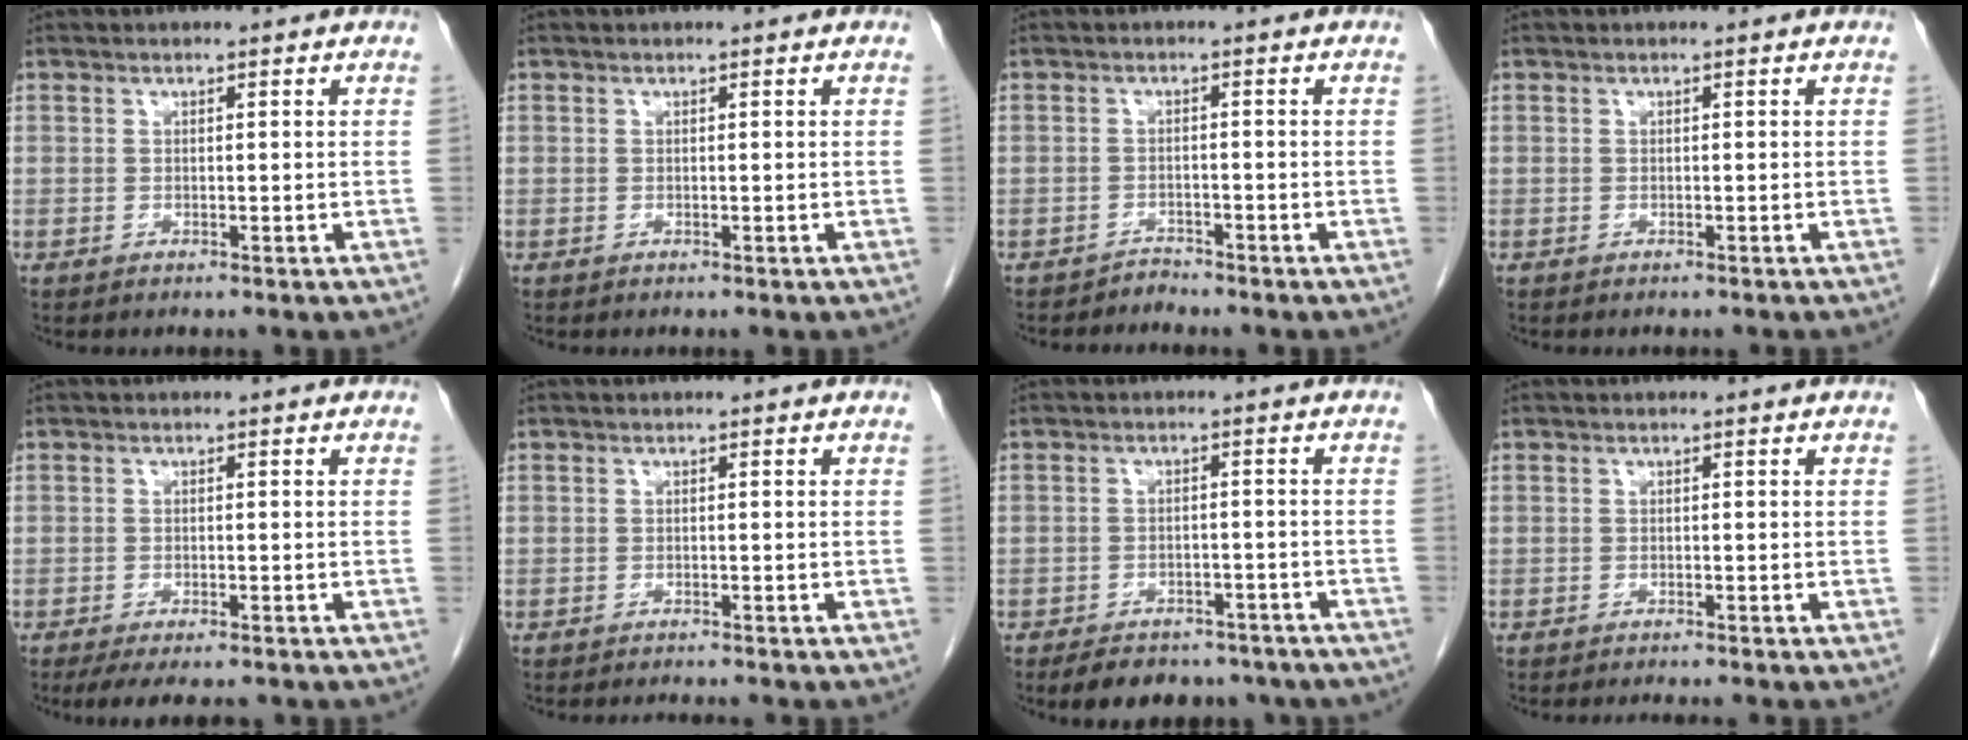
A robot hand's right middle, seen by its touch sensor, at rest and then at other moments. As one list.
[{"total": 0.0}, {"total": 0.7, "force": [-0.4, 0.2, -0.6], "torque": [0.014, -0.004, -0.005]}, {"total": 0.9, "force": [-0.9, 0.1, 0.2], "torque": [-0.005, -0.001, -0.015]}, {"total": 7.4, "force": [-6.1, 1.9, 3.6], "torque": [-0.046, -0.010, -0.089]}, {"total": 2.1, "force": [-2.0, -0.3, 0.5], "torque": [-0.004, -0.004, -0.027]}, {"total": 12.3, "force": [-10.0, 5.6, 4.5], "torque": [-0.065, 0.000, -0.119]}, {"total": 2.9, "force": [-2.7, -0.2, 1.0], "torque": [-0.007, -0.004, -0.036]}]